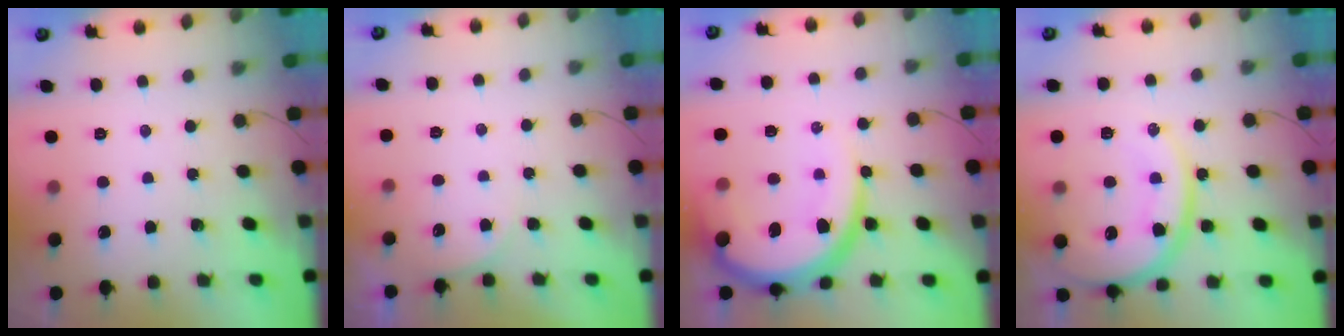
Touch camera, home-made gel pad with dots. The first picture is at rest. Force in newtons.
{"total": 3.2, "press": 2.6, "slide": 1.9}
{"total": 17.8, "press": 17.7, "slide": 2.0}
{"total": 17.5, "press": 17.4, "slide": 1.8}